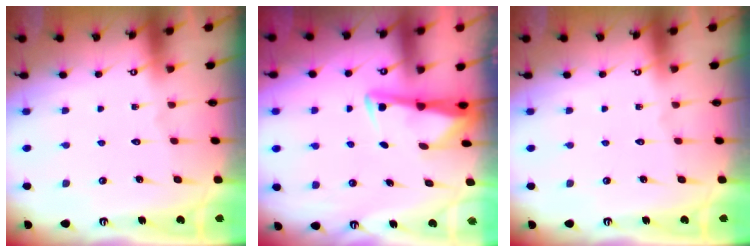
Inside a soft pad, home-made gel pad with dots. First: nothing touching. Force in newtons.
{"total": 3.1, "press": 3.1, "slide": 0.3}
{"total": 0.0}